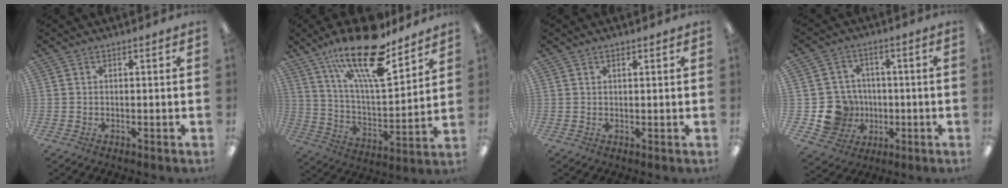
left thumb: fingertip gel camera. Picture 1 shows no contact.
{"total": 23.0, "force": [15.8, 7.5, 15.0], "torque": [-0.260, -0.090, 0.267]}
{"total": 1.0, "force": [0.7, 0.4, 0.6], "torque": [-0.013, 0.001, 0.012]}
{"total": 10.0, "force": [-1.8, 9.6, 2.4], "torque": [-0.078, 0.019, -0.019]}